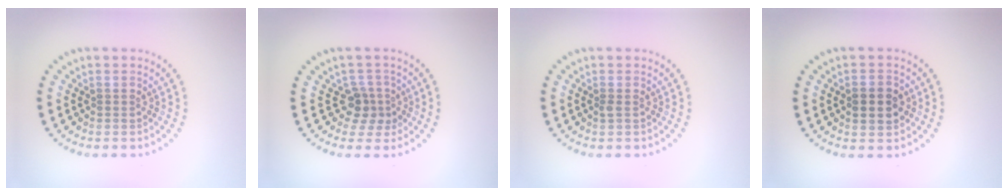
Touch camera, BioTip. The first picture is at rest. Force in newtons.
{"total": 2.4, "press": 1.7, "slide": 1.7}
{"total": 0.5, "press": 0.4, "slide": 0.3}
{"total": 2.7, "press": 2.7, "slide": 0.2}